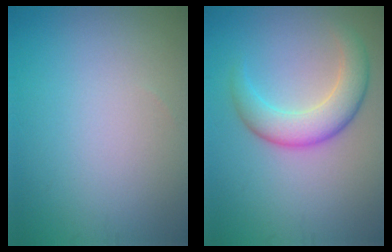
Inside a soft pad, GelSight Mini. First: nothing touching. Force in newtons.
{"total": 4.6, "press": 4.6, "slide": 0.1}